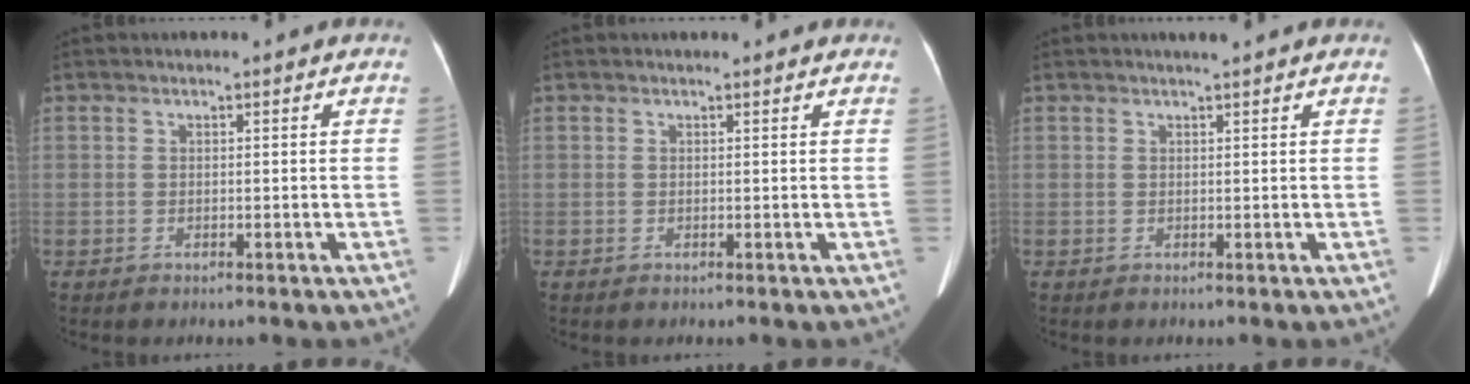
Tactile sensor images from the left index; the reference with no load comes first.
{"total": 1.3, "force": [1.2, 0.4, 0.3], "torque": [-0.014, 0.008, 0.011]}
{"total": 1.2, "force": [1.0, -0.2, 0.7], "torque": [-0.011, 0.003, 0.019]}